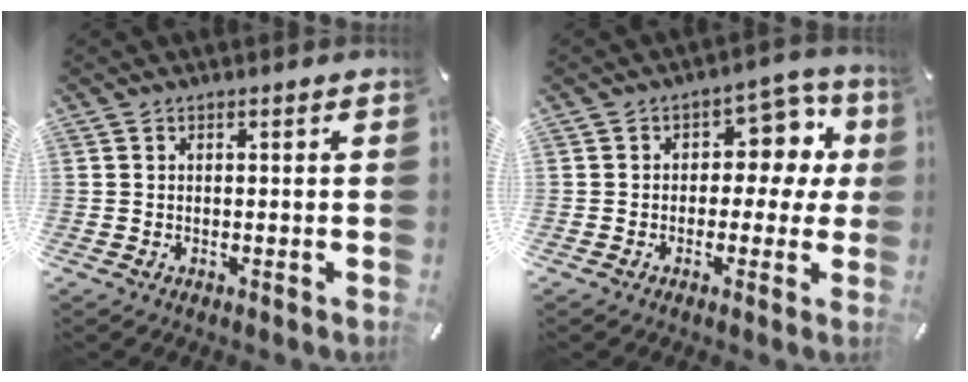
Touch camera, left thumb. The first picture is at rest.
{"total": 9.5, "force": [2.0, 6.5, 6.6], "torque": [-0.078, -0.012, 0.030]}